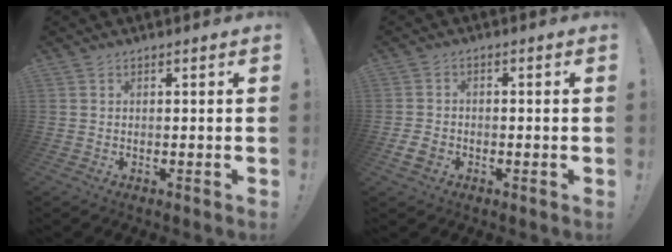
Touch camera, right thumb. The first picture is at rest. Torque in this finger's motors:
{"motor_torque": [0.16, 0.15, 0.16, -0.16, 0.00]}